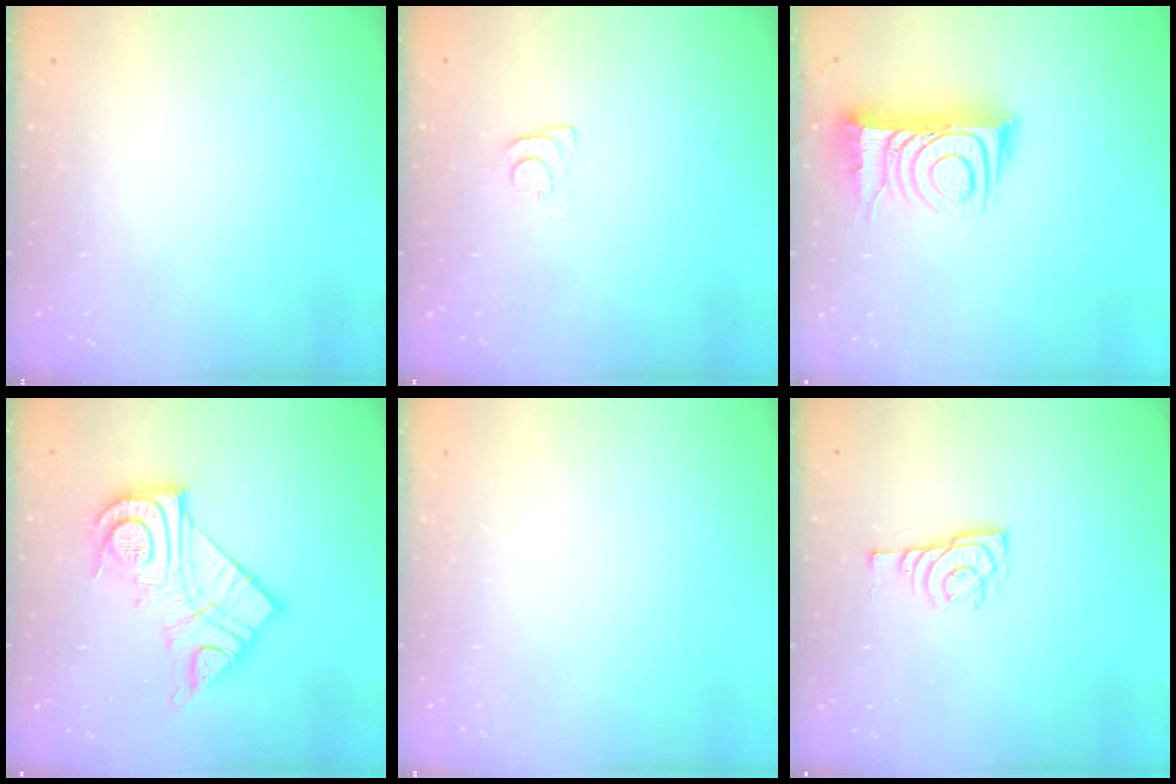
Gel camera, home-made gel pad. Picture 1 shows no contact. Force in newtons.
{"total": 6.9, "press": 6.9, "slide": 0.5}
{"total": 13.3, "press": 13.2, "slide": 1.0}
{"total": 16.2, "press": 16.1, "slide": 1.4}
{"total": 1.6, "press": 1.6, "slide": 0.1}
{"total": 7.7, "press": 7.7, "slide": 0.5}